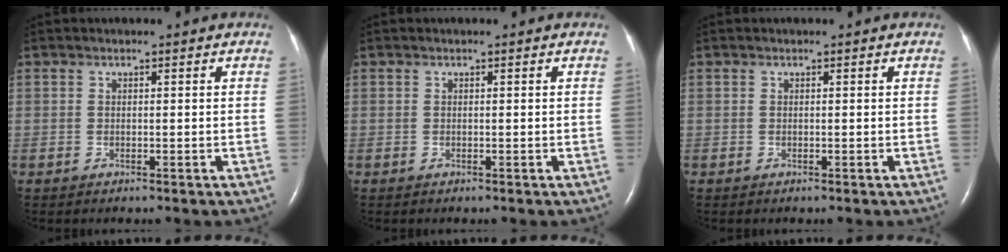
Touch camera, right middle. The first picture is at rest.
{"total": 0.0}
{"total": 0.0}